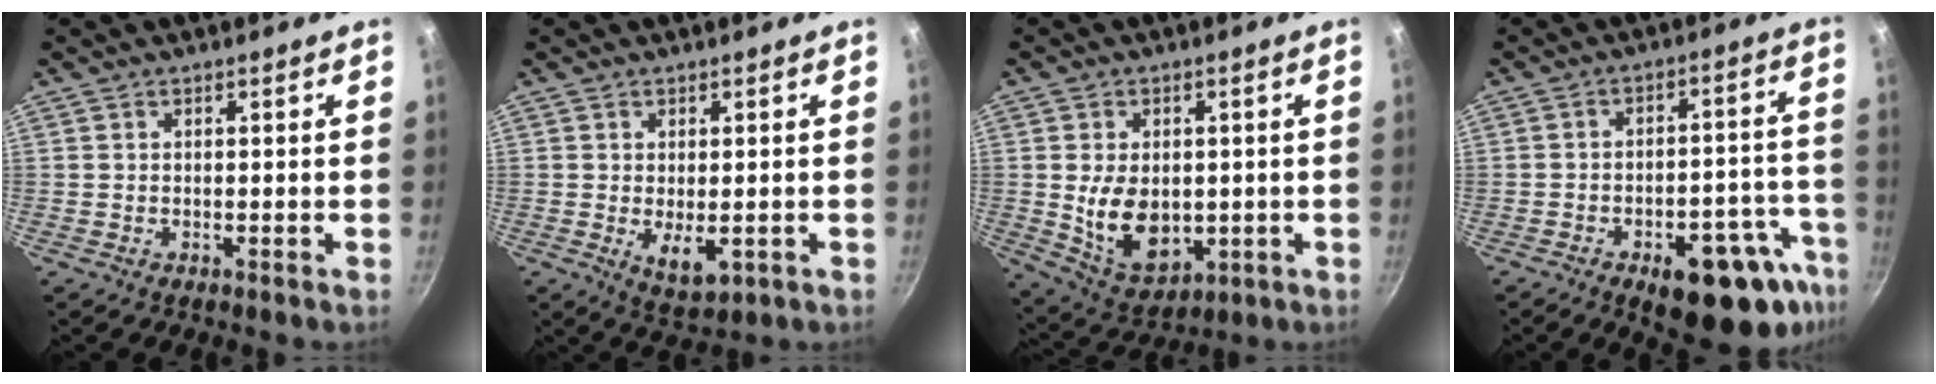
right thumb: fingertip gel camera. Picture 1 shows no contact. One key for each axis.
{"total": 5.6, "fx": -0.9, "fy": 3.0, "fz": 4.6, "tx": -0.067, "ty": -0.014, "tz": -0.002}
{"total": 12.0, "fx": -0.3, "fy": 8.4, "fz": 8.6, "tx": -0.125, "ty": -0.015, "tz": 0.017}
{"total": 17.7, "fx": -9.6, "fy": 7.8, "fz": 12.7, "tx": -0.094, "ty": 0.047, "tz": -0.118}